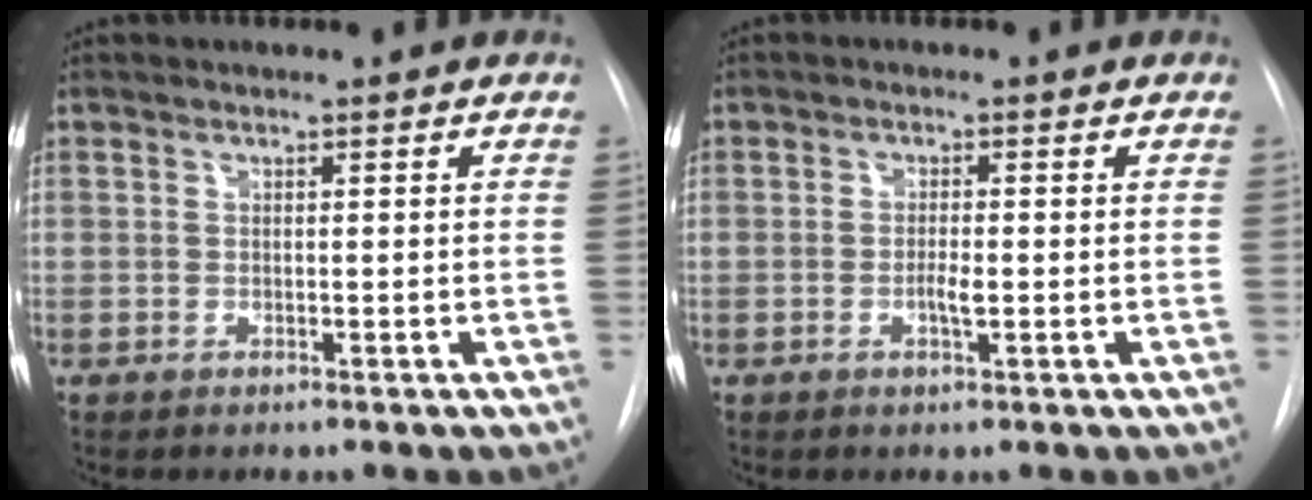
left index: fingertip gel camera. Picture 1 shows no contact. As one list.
[{"total": 1.8, "force": [-0.6, 0.3, 1.7], "torque": [-0.032, -0.003, -0.011]}]